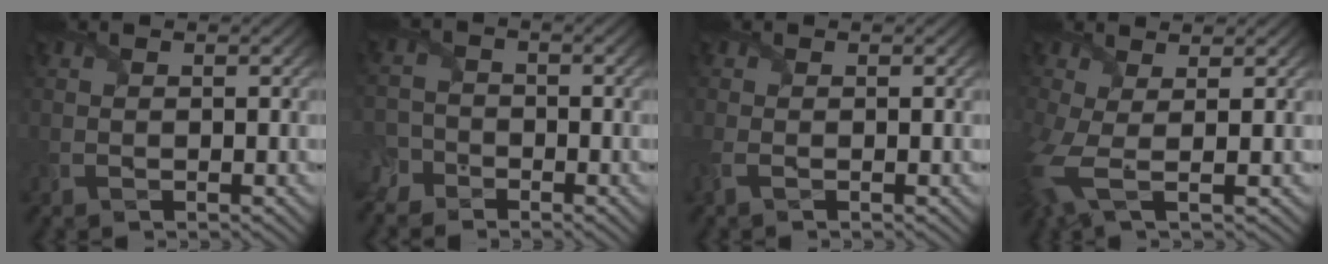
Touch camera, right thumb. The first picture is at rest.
{"total": 3.6, "force": [-2.8, 2.3, 0.4], "torque": [-0.002, 0.001, -0.063]}
{"total": 1.3, "force": [-0.6, 0.5, 1.1], "torque": [-0.038, -0.007, -0.019]}
{"total": 5.1, "force": [-0.3, 1.9, 4.7], "torque": [-0.127, -0.011, -0.008]}